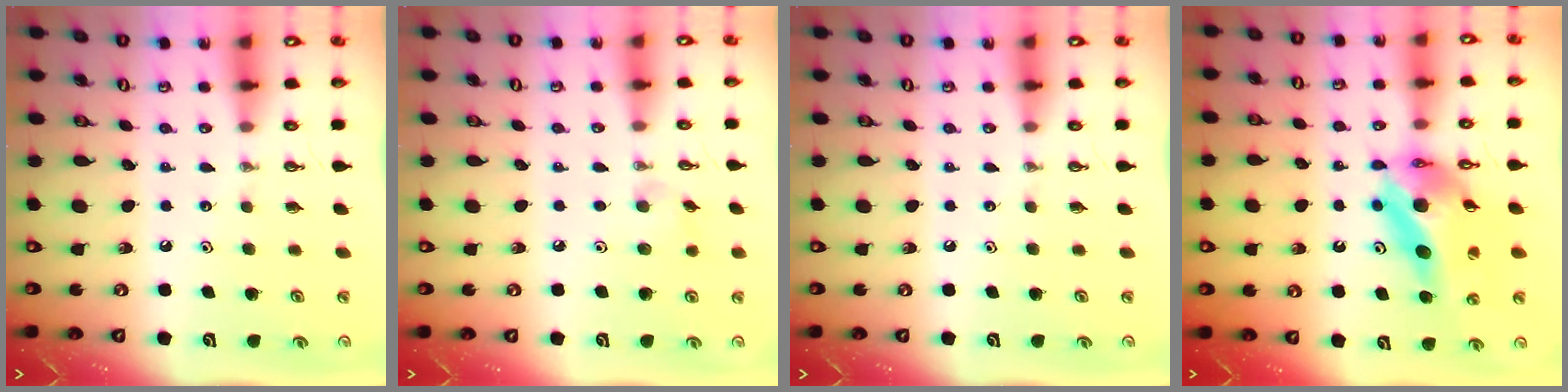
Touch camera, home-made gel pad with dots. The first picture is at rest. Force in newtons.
{"total": 5.8, "press": 5.4, "slide": 2.1}
{"total": 0.0}
{"total": 16.0, "press": 15.9, "slide": 1.7}